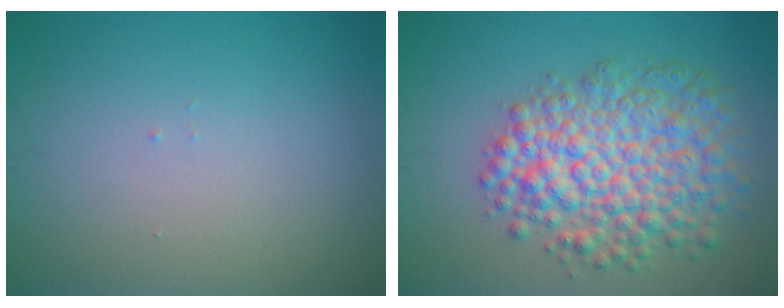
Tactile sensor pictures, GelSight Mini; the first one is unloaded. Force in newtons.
{"total": 7.8, "press": 7.8, "slide": 0.2}